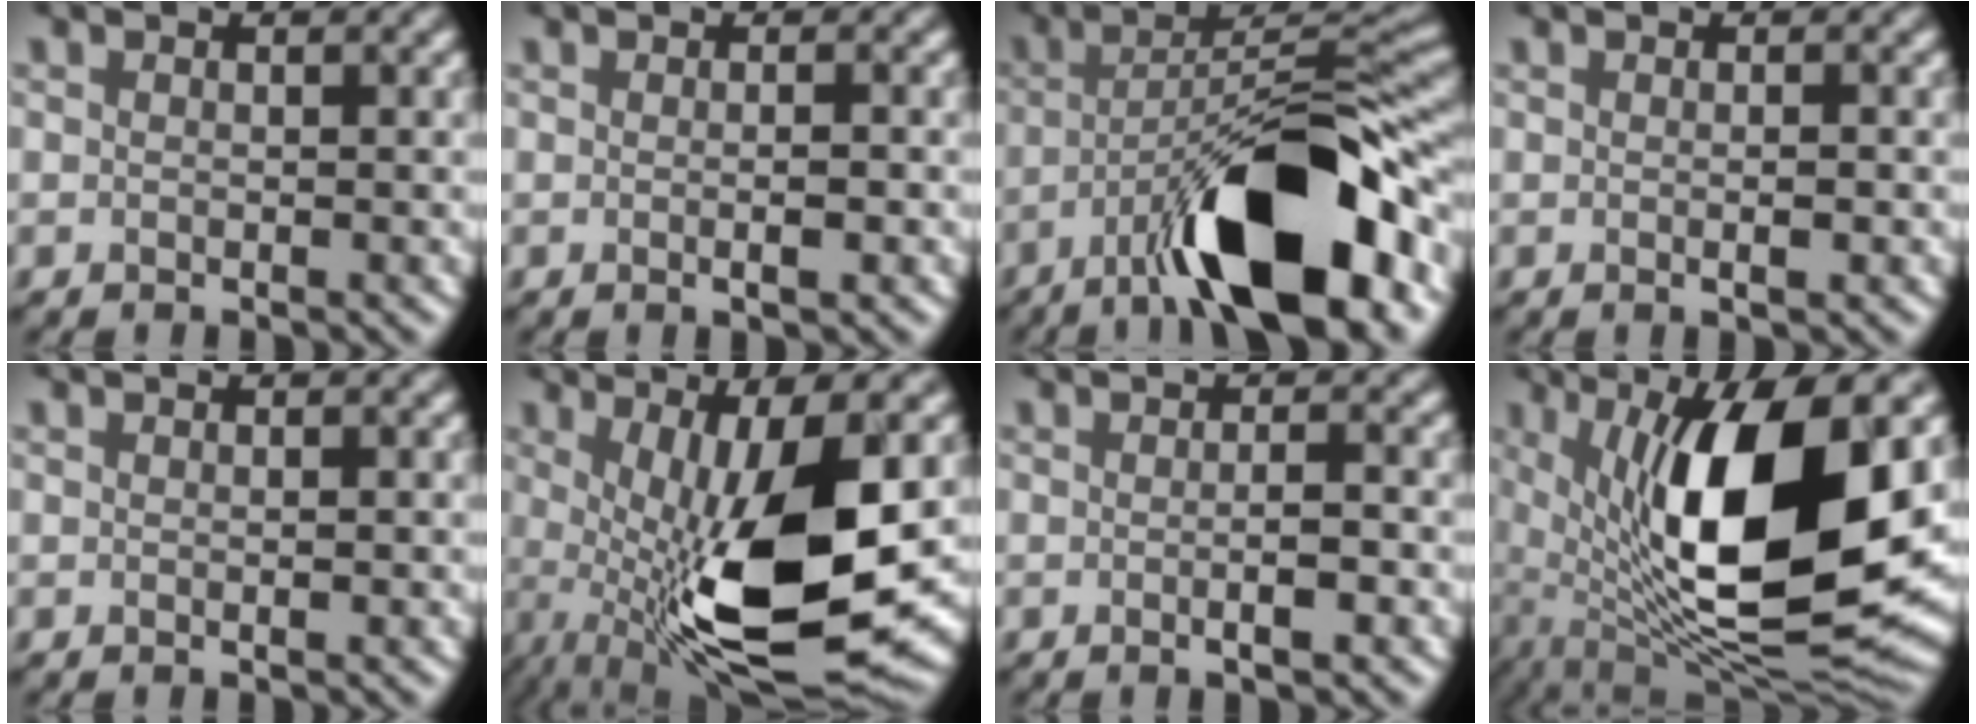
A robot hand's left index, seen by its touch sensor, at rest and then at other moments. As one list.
[{"total": 1.9, "force": [-0.1, 0.5, 1.9], "torque": [-0.021, -0.002, -0.004]}, {"total": 12.7, "force": [-6.4, 3.2, 10.5], "torque": [-0.155, 0.016, -0.110]}, {"total": 1.6, "force": [0.0, 0.4, 1.6], "torque": [-0.019, 0.001, -0.003]}, {"total": 0.7, "force": [0.1, 0.2, 0.6], "torque": [-0.008, 0.004, 0.001]}, {"total": 13.8, "force": [-0.8, 4.3, 13.1], "torque": [-0.219, -0.027, -0.008]}, {"total": 2.6, "force": [-0.2, 0.7, 2.5], "torque": [-0.025, -0.001, -0.003]}, {"total": 15.0, "force": [2.0, 5.7, 13.8], "torque": [-0.240, -0.025, 0.040]}]